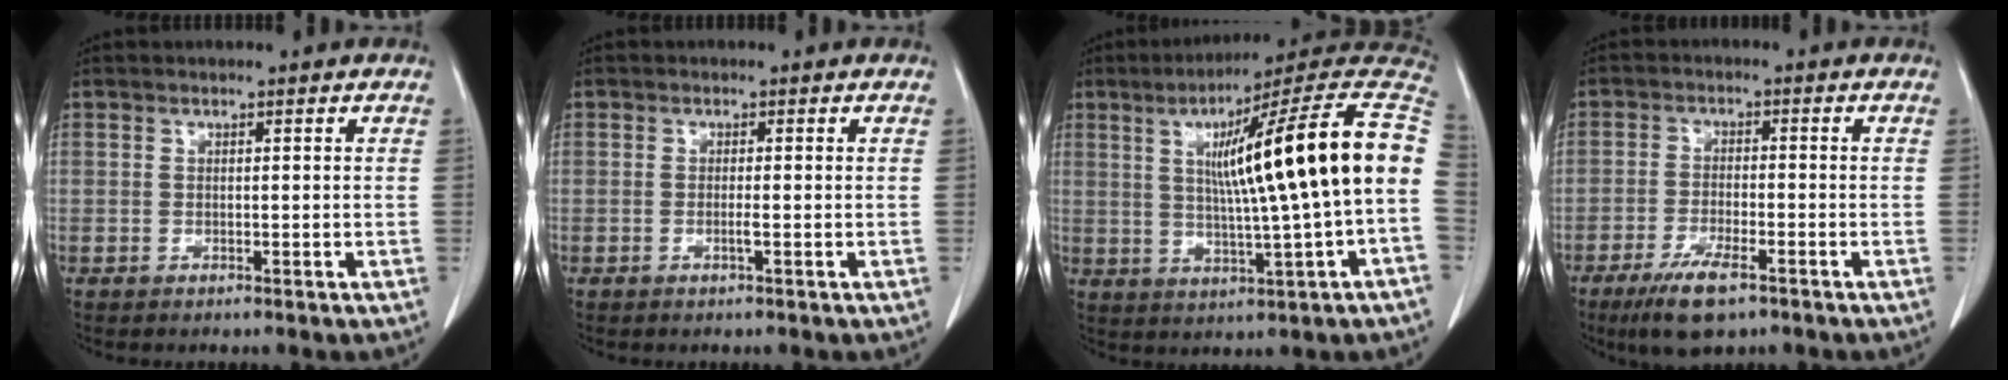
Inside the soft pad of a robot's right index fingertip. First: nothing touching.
{"total": 1.1, "force": [-0.4, -0.2, 1.0], "torque": [-0.020, -0.001, -0.009]}
{"total": 22.2, "force": [2.2, 0.3, 22.1], "torque": [-0.276, 0.040, 0.026]}
{"total": 7.6, "force": [-4.8, 1.7, 5.6], "torque": [-0.107, -0.015, -0.081]}